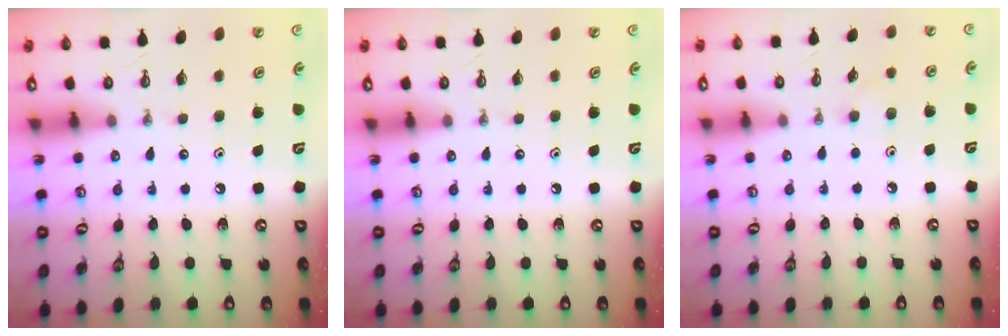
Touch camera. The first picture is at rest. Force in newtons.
{"total": 0.0}
{"total": 4.4, "press": 4.3, "slide": 0.7}